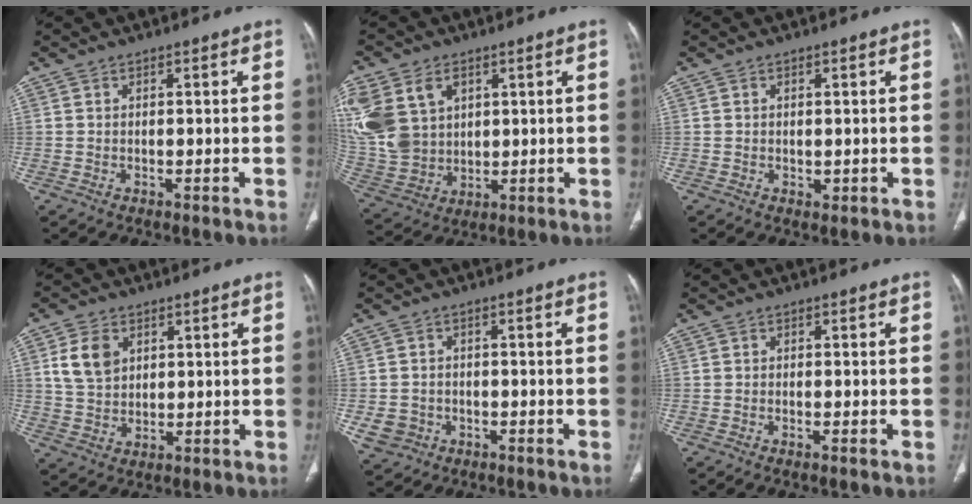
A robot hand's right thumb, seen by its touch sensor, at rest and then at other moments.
{"total": 18.3, "force": [6.1, 13.6, 10.7], "torque": [-0.248, 0.001, 0.142]}
{"total": 0.9, "force": [0.1, 0.8, 0.5], "torque": [-0.007, -0.002, 0.003]}
{"total": 7.0, "force": [2.5, 5.1, 4.2], "torque": [-0.064, -0.007, 0.053]}
{"total": 4.6, "force": [-1.6, 4.1, 1.3], "torque": [-0.021, 0.010, -0.021]}
{"total": 0.8, "force": [-0.5, 0.0, 0.6], "torque": [-0.019, -0.001, -0.012]}